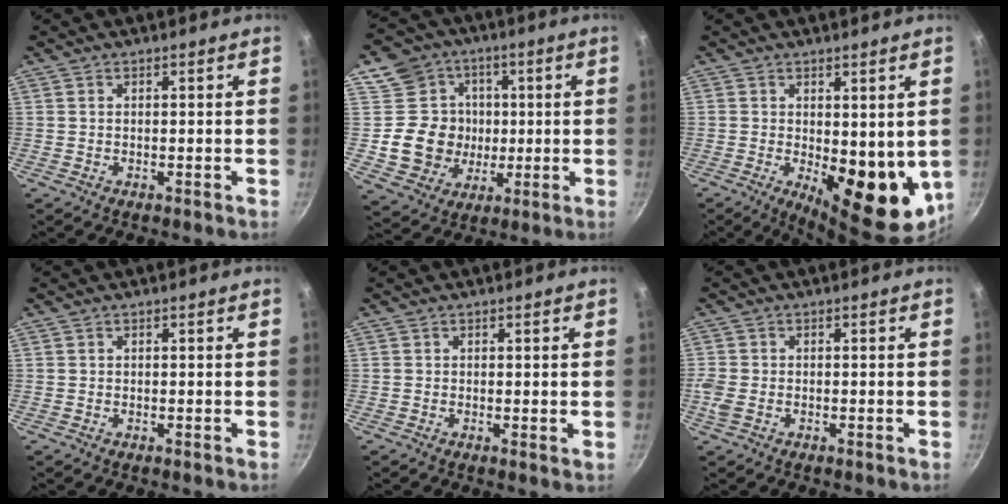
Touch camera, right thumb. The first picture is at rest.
{"total": 14.5, "force": [0.5, 13.7, 4.8], "torque": [-0.050, 0.012, 0.009]}
{"total": 13.7, "force": [-0.8, 6.4, 12.1], "torque": [-0.127, -0.026, 0.005]}
{"total": 0.0}
{"total": 0.6, "force": [0.2, 0.2, 0.5], "torque": [-0.007, -0.006, 0.000]}
{"total": 2.8, "force": [-1.0, 1.8, 1.9], "torque": [-0.052, 0.000, -0.021]}